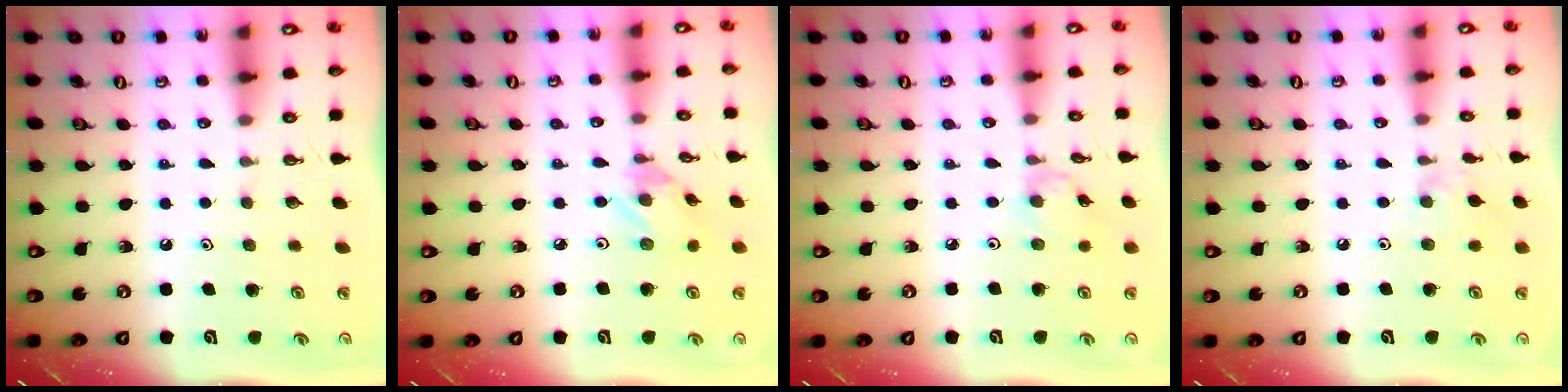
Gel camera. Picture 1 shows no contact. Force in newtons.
{"total": 2.7, "press": 2.7, "slide": 0.1}
{"total": 0.9, "press": 0.9, "slide": 0.3}
{"total": 4.0, "press": 4.0, "slide": 0.5}